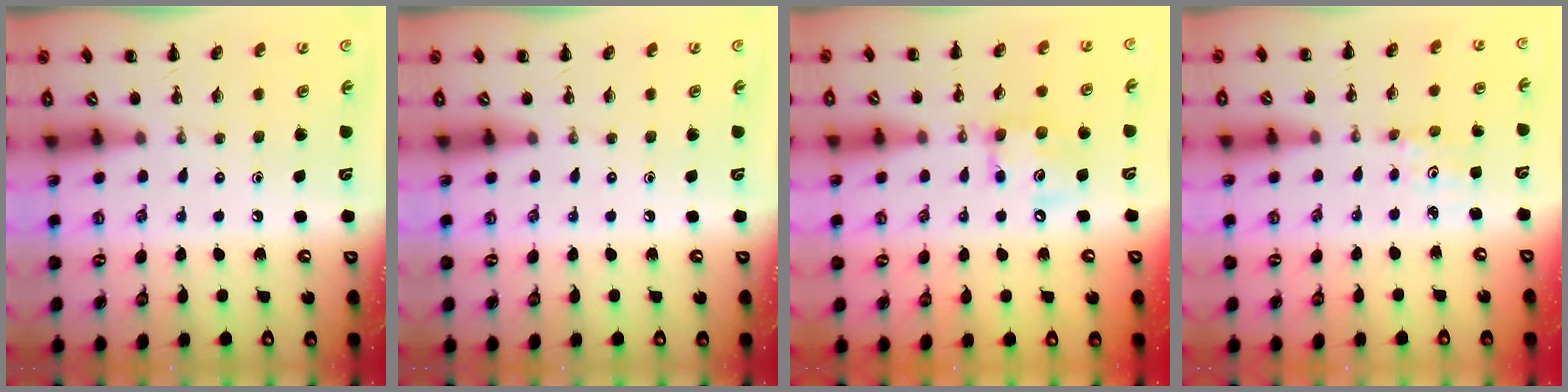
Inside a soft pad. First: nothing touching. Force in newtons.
{"total": 0.0}
{"total": 10.8, "press": 10.7, "slide": 1.5}
{"total": 1.4, "press": 1.3, "slide": 0.5}